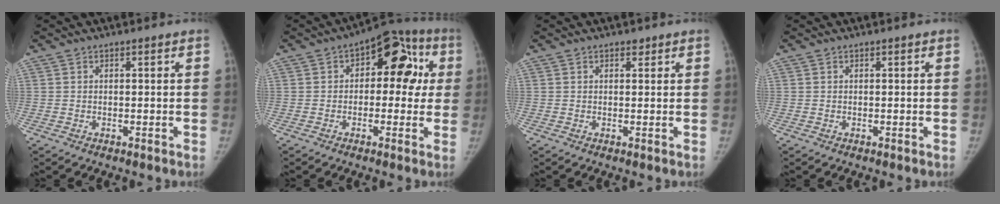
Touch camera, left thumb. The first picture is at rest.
{"total": 13.1, "force": [2.3, 8.1, 10.1], "torque": [-0.059, 0.036, 0.016]}
{"total": 1.1, "force": [0.8, 0.7, 0.4], "torque": [0.003, -0.002, 0.009]}
{"total": 0.0}